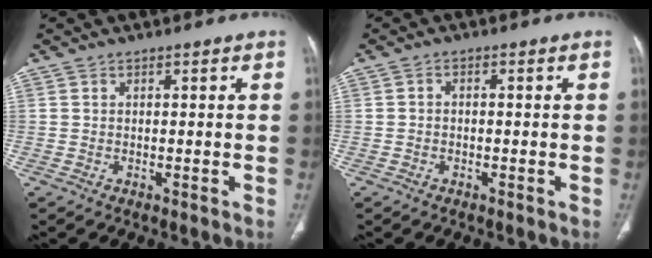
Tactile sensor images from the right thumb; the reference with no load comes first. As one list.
[{"total": 0.9, "force": [-0.3, 0.6, 0.6], "torque": [-0.007, 0.004, -0.009]}]